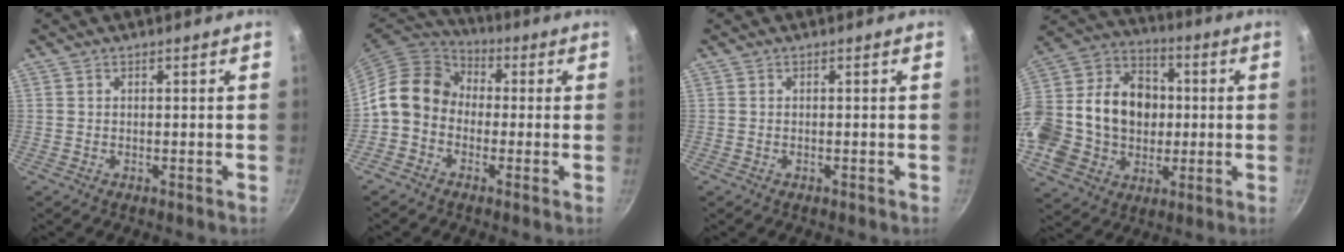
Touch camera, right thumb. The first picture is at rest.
{"total": 11.2, "force": [-0.6, 9.2, 6.3], "torque": [-0.082, 0.035, -0.035]}
{"total": 0.0}
{"total": 26.2, "force": [-1.0, 21.3, 15.3], "torque": [-0.287, 0.052, -0.009]}